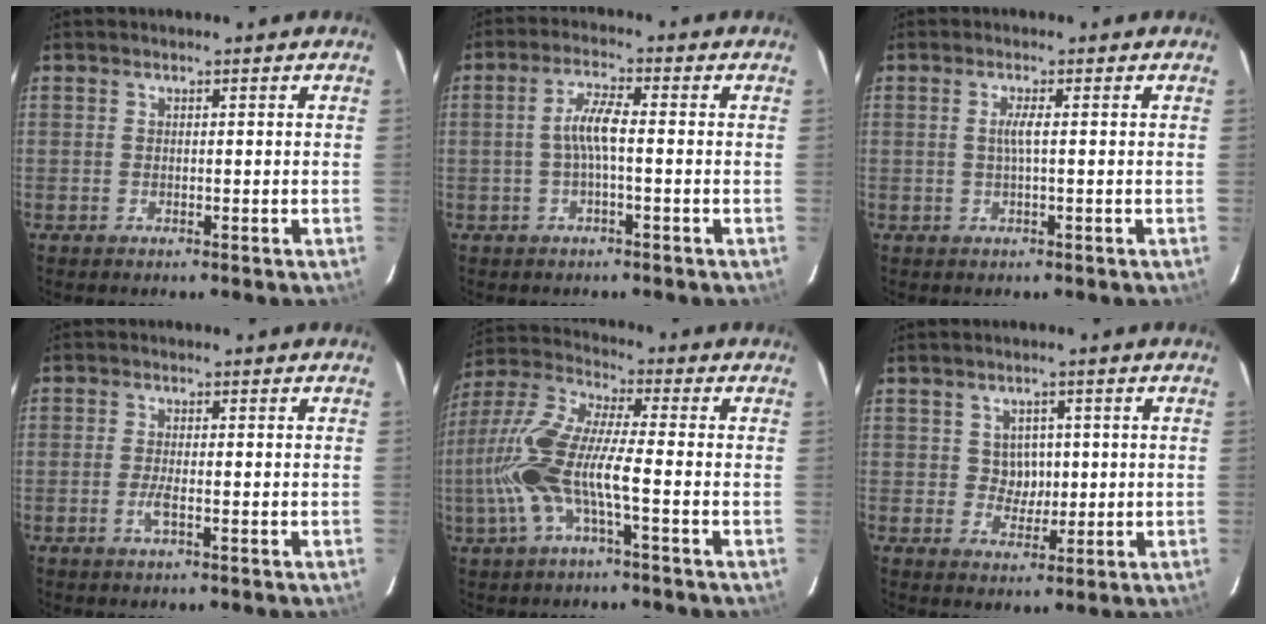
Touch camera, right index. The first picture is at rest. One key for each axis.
{"total": 4.5, "fx": -0.7, "fy": 0.6, "fz": 4.5, "tx": -0.091, "ty": 0.009, "tz": -0.012}
{"total": 1.8, "fx": 0.0, "fy": -0.4, "fz": 1.8, "tx": -0.035, "ty": 0.000, "tz": -0.001}
{"total": 2.5, "fx": -0.9, "fy": 0.3, "fz": 2.3, "tx": -0.048, "ty": -0.004, "tz": -0.018}
{"total": 14.2, "fx": -3.4, "fy": 2.7, "fz": 13.5, "tx": -0.283, "ty": 0.001, "tz": -0.068}
{"total": 3.8, "fx": 0.5, "fy": 3.5, "fz": 1.3, "tx": -0.019, "ty": 0.009, "tz": 0.010}